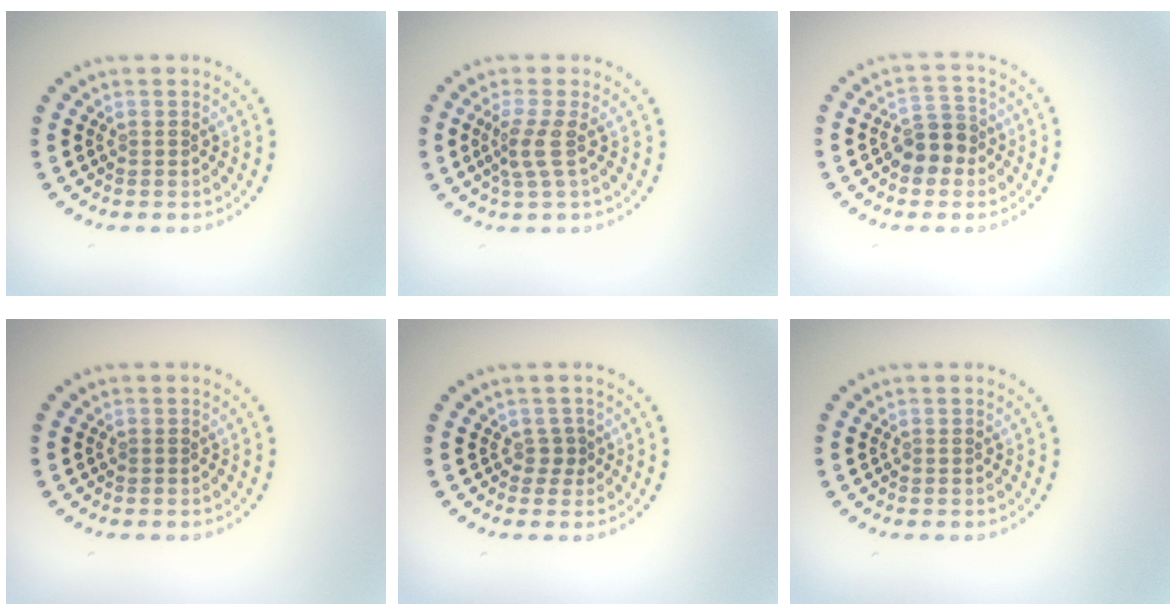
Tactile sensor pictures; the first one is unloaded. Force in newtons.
{"total": 2.2, "press": 1.5, "slide": 1.6}
{"total": 3.4, "press": 3.2, "slide": 1.1}
{"total": 0.0}
{"total": 1.0, "press": 0.8, "slide": 0.7}
{"total": 0.0}